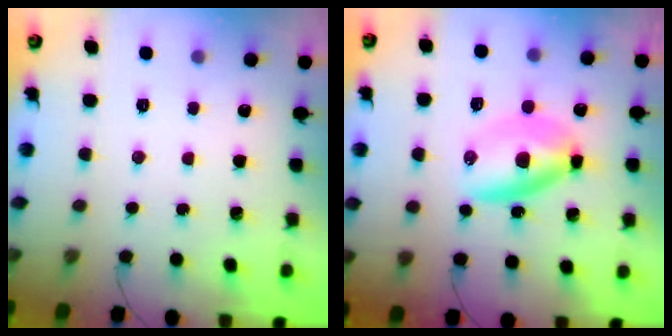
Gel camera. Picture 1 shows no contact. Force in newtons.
{"total": 6.4, "press": 6.3, "slide": 1.1}